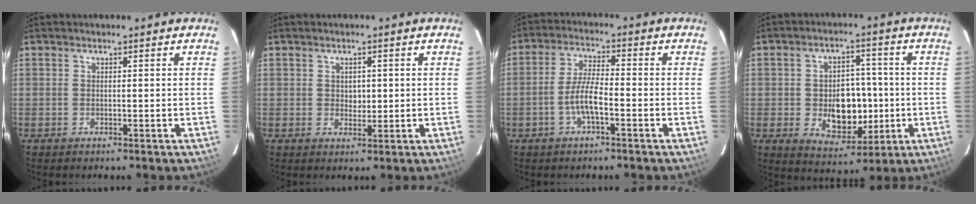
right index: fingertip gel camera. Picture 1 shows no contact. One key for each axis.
{"total": 2.4, "fx": 0.3, "fy": 2.0, "fz": 1.3, "tx": -0.016, "ty": 0.003, "tz": 0.005}
{"total": 5.8, "fx": -2.4, "fy": 1.3, "fz": 5.1, "tx": -0.107, "ty": 0.005, "tz": -0.046}
{"total": 11.2, "fx": -1.5, "fy": 7.9, "fz": 7.7, "tx": -0.143, "ty": 0.005, "tz": -0.002}